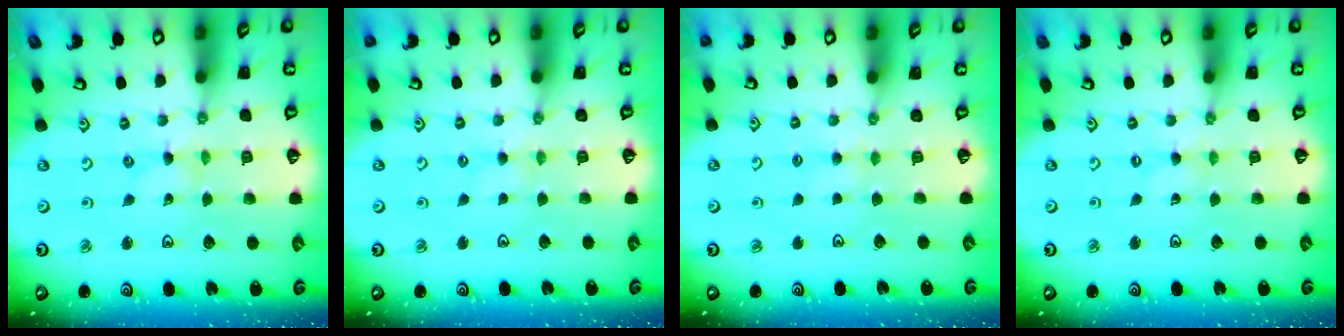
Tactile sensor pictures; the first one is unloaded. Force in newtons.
{"total": 1.2, "press": 1.2, "slide": 0.3}
{"total": 3.0, "press": 3.0, "slide": 0.4}
{"total": 0.0}